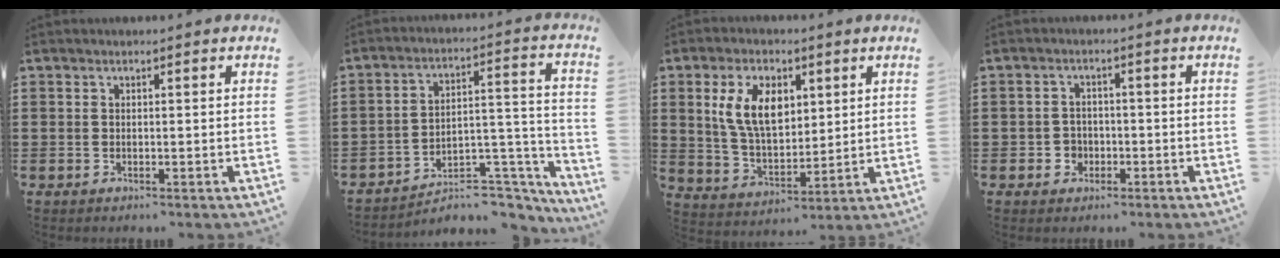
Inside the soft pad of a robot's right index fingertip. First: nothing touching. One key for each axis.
{"total": 5.4, "fx": -4.5, "fy": 2.0, "fz": 2.2, "tx": -0.038, "ty": 0.002, "tz": -0.089}
{"total": 9.2, "fx": 3.0, "fy": 5.4, "fz": 6.9, "tx": -0.164, "ty": 0.011, "tz": 0.052}
{"total": 2.6, "fx": -1.2, "fy": 2.2, "fz": 0.6, "tx": -0.019, "ty": 0.003, "tz": -0.028}